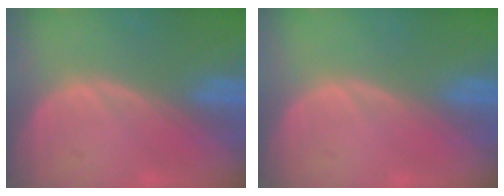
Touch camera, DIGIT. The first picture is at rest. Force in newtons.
{"total": 0.0}